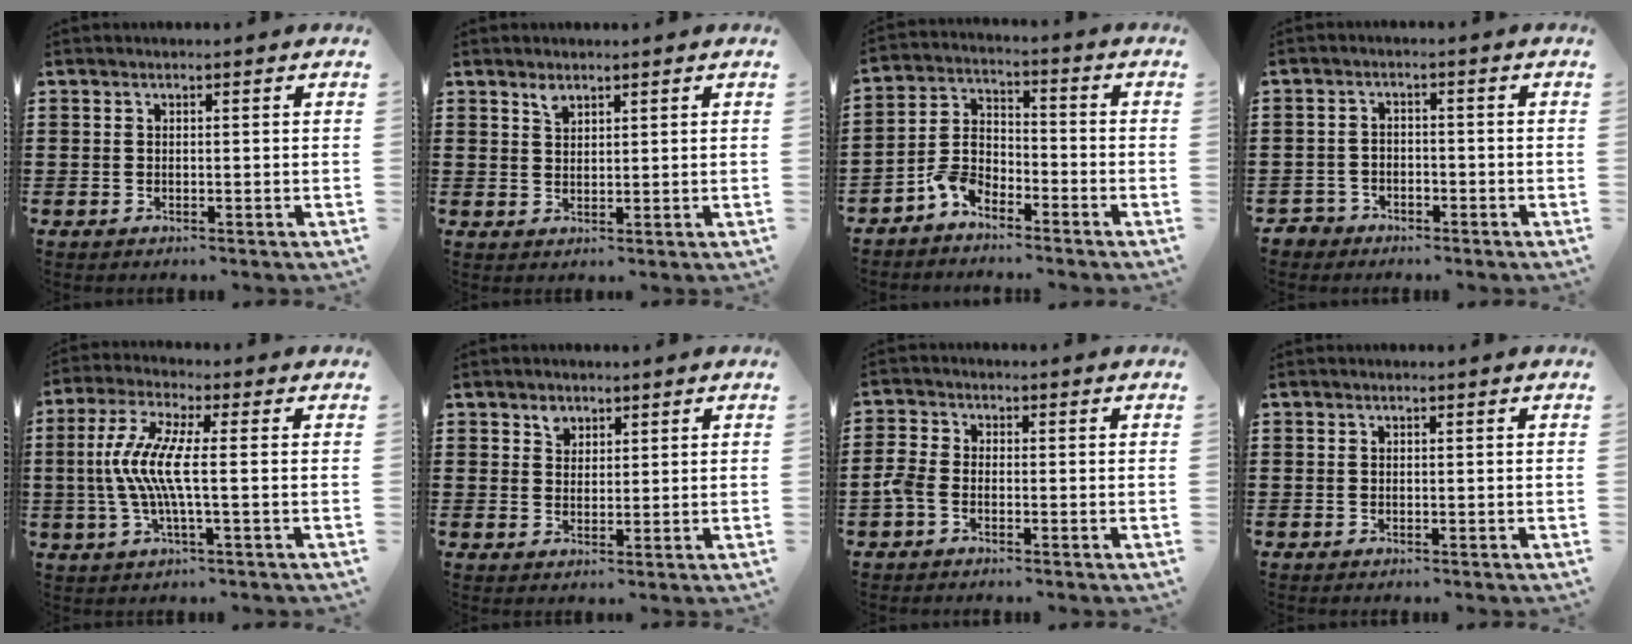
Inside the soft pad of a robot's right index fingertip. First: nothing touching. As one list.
[{"total": 1.9, "force": [1.5, 0.8, 0.7], "torque": [-0.018, 0.001, 0.029]}, {"total": 5.6, "force": [-4.2, 2.8, 2.4], "torque": [-0.064, 0.012, -0.084]}, {"total": 2.4, "force": [-2.1, 1.3, 0.0], "torque": [-0.007, 0.005, -0.046]}, {"total": 8.3, "force": [-0.7, 1.1, 8.2], "torque": [-0.189, -0.020, -0.025]}, {"total": 2.2, "force": [1.6, 1.5, 0.4], "torque": [-0.004, 0.001, 0.029]}, {"total": 2.7, "force": [-1.6, 1.4, 1.6], "torque": [-0.052, -0.004, -0.035]}, {"total": 0.0}]